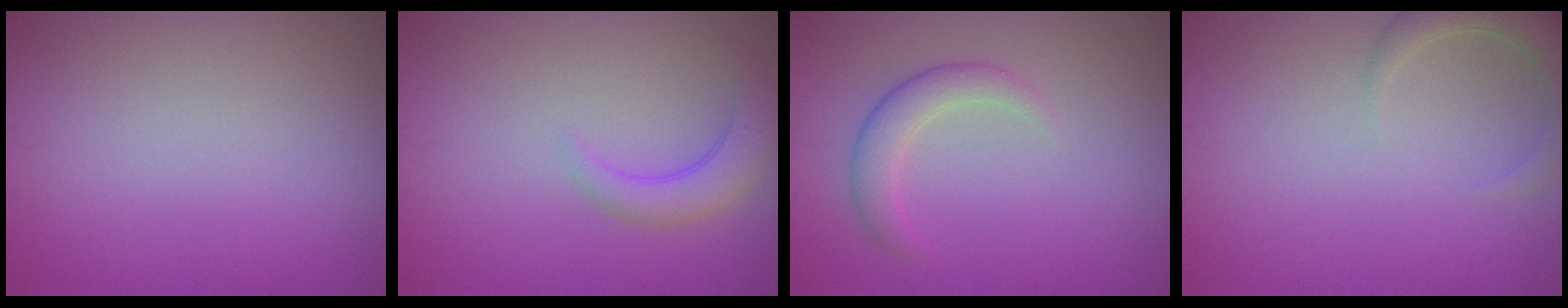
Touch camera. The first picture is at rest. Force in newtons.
{"total": 2.8, "press": 2.8, "slide": 0.4}
{"total": 2.4, "press": 2.4, "slide": 0.1}
{"total": 3.8, "press": 3.8, "slide": 0.5}